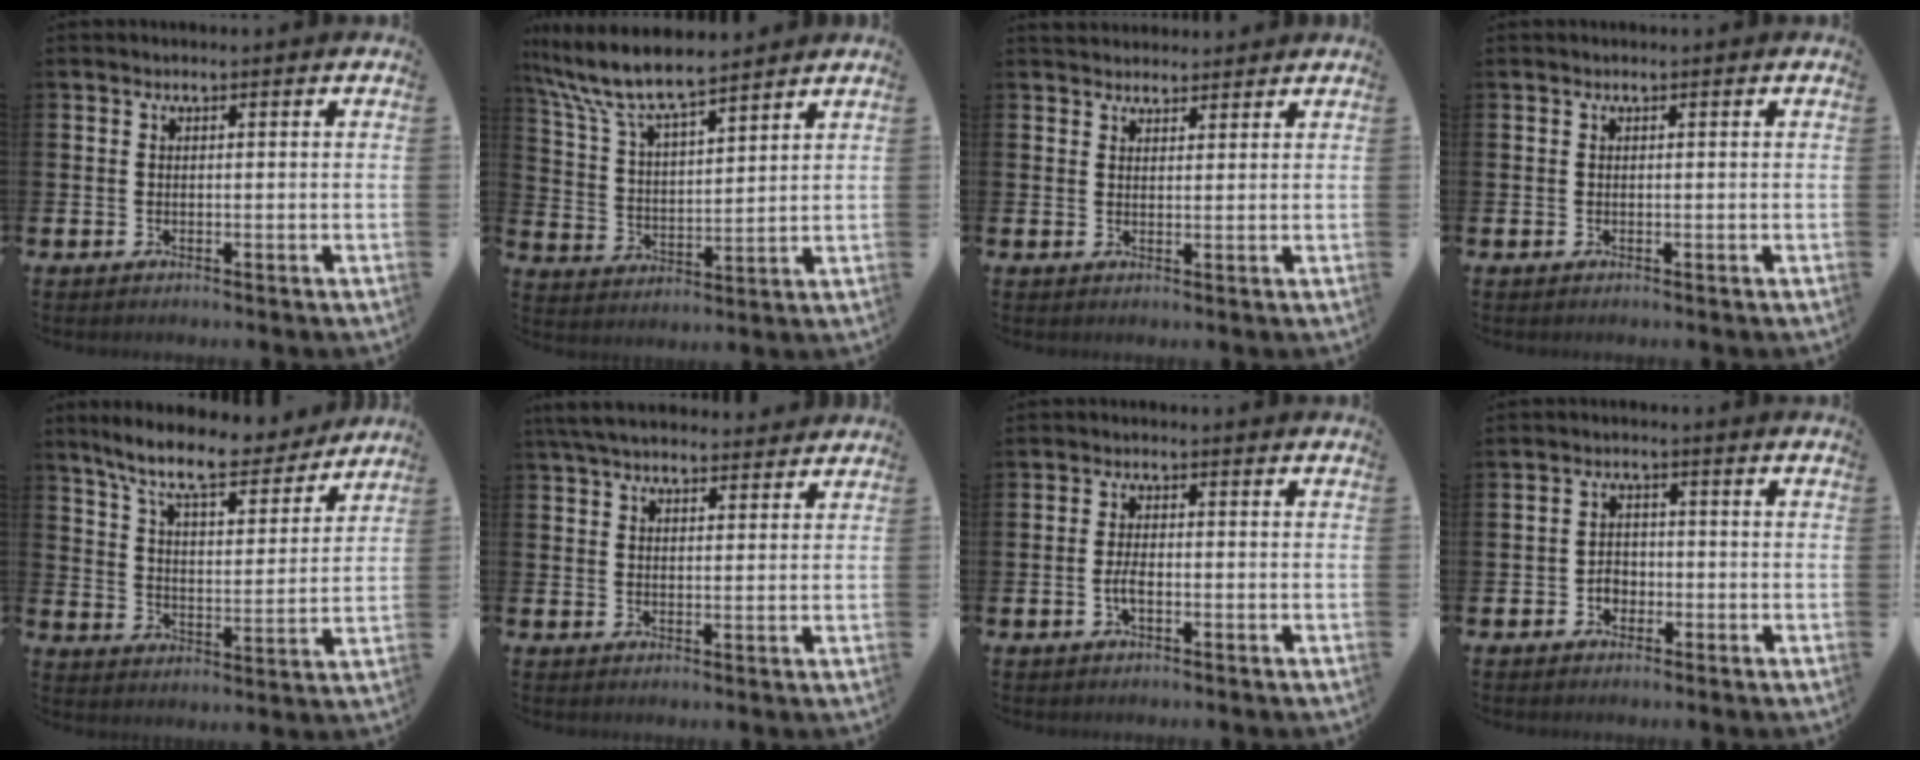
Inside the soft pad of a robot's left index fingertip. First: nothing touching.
{"total": 9.0, "force": [8.2, 1.7, 3.1], "torque": [-0.101, -0.042, 0.149]}
{"total": 2.6, "force": [2.4, 0.8, -0.3], "torque": [0.007, -0.012, 0.044]}
{"total": 0.0}
{"total": 10.2, "force": [9.0, 2.0, 4.3], "torque": [-0.108, -0.052, 0.155]}
{"total": 5.6, "force": [5.2, 1.4, 1.6], "torque": [-0.051, -0.012, 0.100]}
{"total": 2.4, "force": [-0.7, 1.0, 2.0], "torque": [-0.037, 0.002, -0.014]}
{"total": 2.4, "force": [-1.0, 2.0, 0.9], "torque": [-0.020, 0.004, -0.023]}